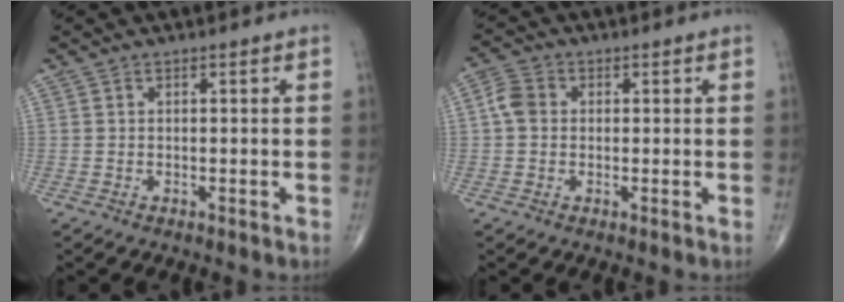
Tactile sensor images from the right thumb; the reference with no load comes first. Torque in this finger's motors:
{"motor_torque": [-0.34, 0.39, 0.15, 0.08, 0.08]}